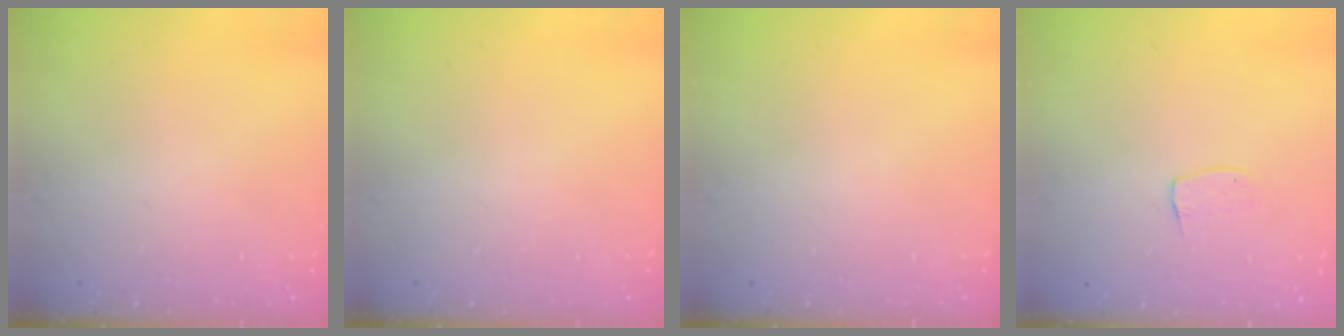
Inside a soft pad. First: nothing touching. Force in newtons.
{"total": 0.0}
{"total": 0.0}
{"total": 5.2, "press": 5.2, "slide": 0.3}